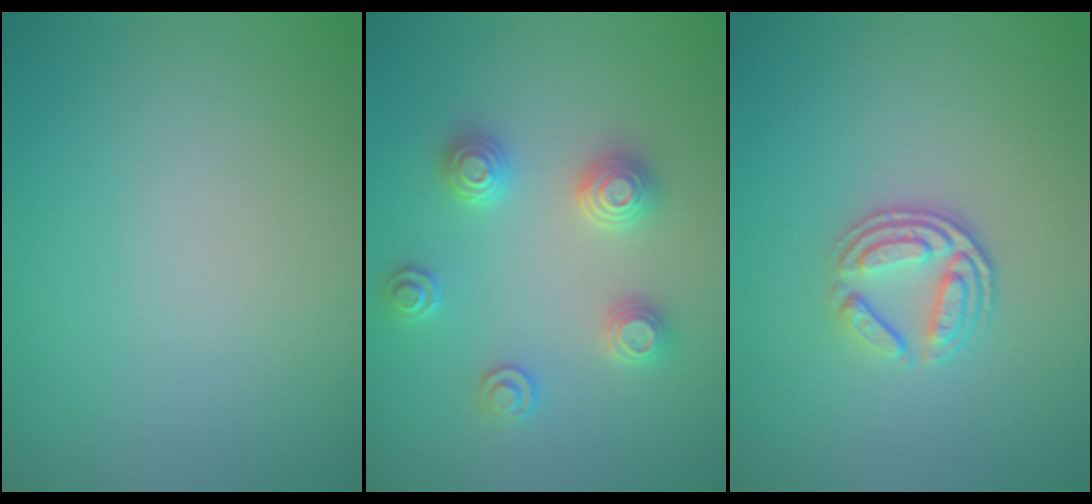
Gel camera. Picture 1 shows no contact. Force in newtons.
{"total": 3.0, "press": 3.0, "slide": 0.5}
{"total": 3.6, "press": 2.6, "slide": 2.6}